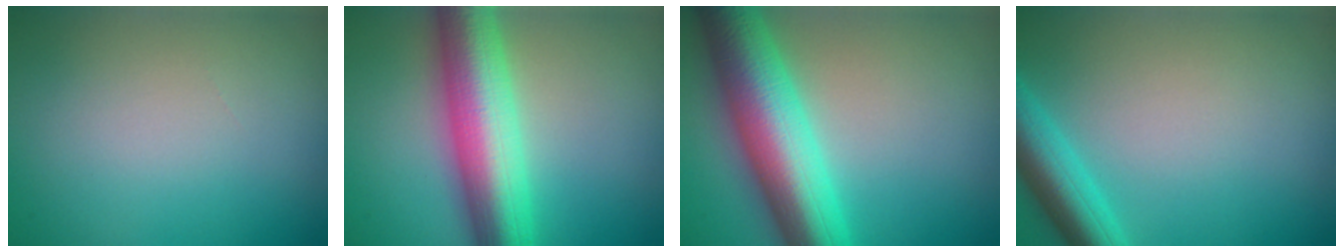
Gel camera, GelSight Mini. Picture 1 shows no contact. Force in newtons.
{"total": 9.5, "press": 9.5, "slide": 0.1}
{"total": 10.2, "press": 10.2, "slide": 0.0}
{"total": 4.7, "press": 4.7, "slide": 0.2}